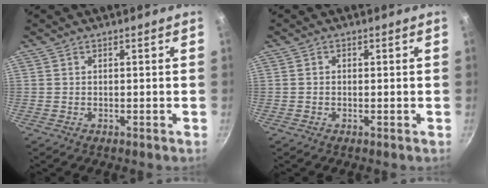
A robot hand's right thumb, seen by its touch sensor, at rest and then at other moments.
{"total": 0.6, "force": [-0.2, 0.5, 0.3], "torque": [-0.004, 0.003, -0.003]}